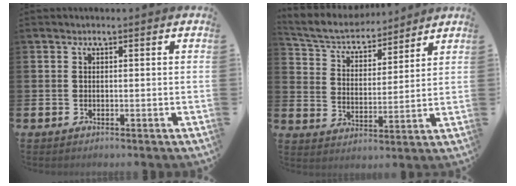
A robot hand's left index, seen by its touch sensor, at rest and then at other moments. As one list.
[{"total": 5.9, "force": [5.6, 1.6, 0.9], "torque": [-0.051, -0.044, 0.096]}]